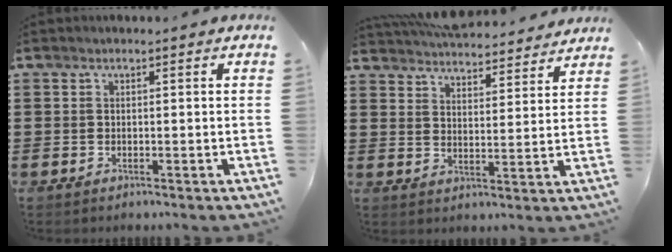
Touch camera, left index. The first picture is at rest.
{"total": 5.3, "force": [5.3, 0.2, 0.3], "torque": [-0.028, -0.031, 0.094]}